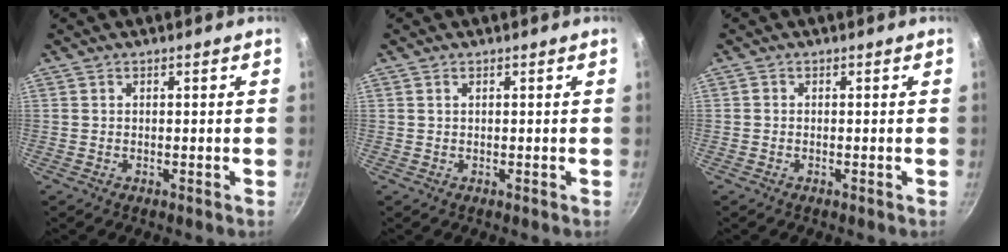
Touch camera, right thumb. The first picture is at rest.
{"total": 0.5, "force": [0.3, 0.2, 0.4], "torque": [-0.006, 0.001, 0.005]}
{"total": 0.0}